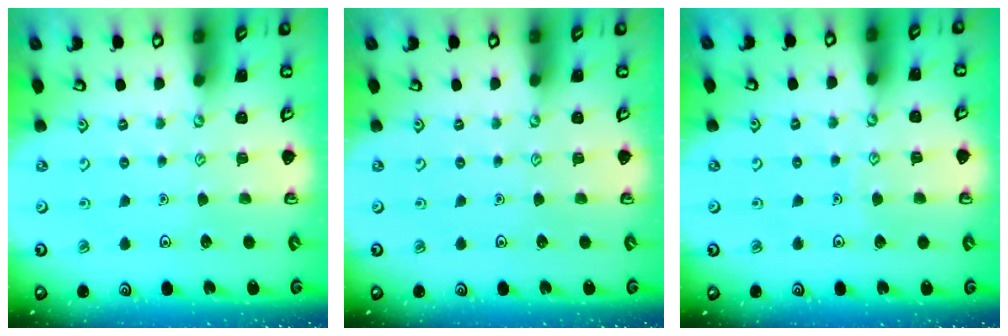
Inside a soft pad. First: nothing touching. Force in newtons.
{"total": 0.0}
{"total": 3.5, "press": 3.5, "slide": 0.3}